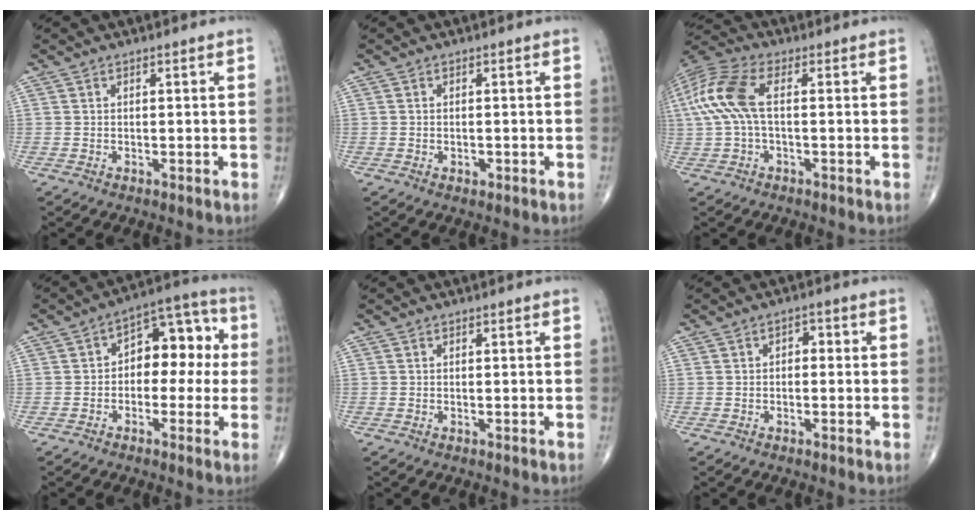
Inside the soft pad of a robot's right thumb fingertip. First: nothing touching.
{"total": 0.9, "force": [-0.3, 0.6, 0.6], "torque": [-0.007, 0.000, -0.004]}
{"total": 11.2, "force": [0.9, 5.1, 9.9], "torque": [-0.245, 0.028, 0.013]}
{"total": 11.2, "force": [0.3, 7.2, 8.7], "torque": [-0.075, 0.043, -0.010]}
{"total": 0.0}
{"total": 2.1, "force": [0.1, 1.4, 1.5], "torque": [-0.008, 0.008, -0.008]}